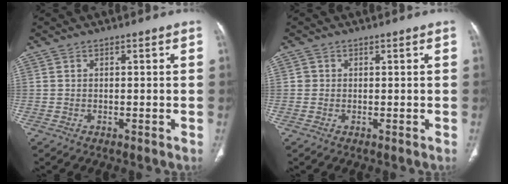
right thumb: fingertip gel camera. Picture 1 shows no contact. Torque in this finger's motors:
{"motor_torque": [0.00, -0.09, 0.02, 0.50, -0.05]}